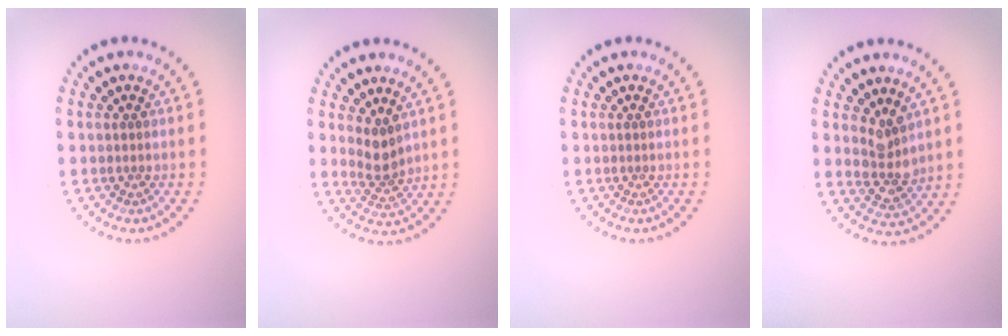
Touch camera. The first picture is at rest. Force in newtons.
{"total": 2.5, "press": 1.9, "slide": 1.6}
{"total": 0.0}
{"total": 2.9, "press": 2.6, "slide": 1.3}